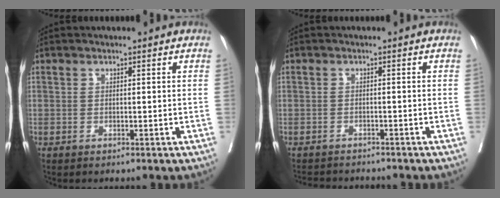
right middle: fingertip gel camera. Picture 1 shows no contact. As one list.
[{"total": 4.3, "force": [-4.2, 1.0, 0.5], "torque": [-0.003, -0.007, -0.062]}]